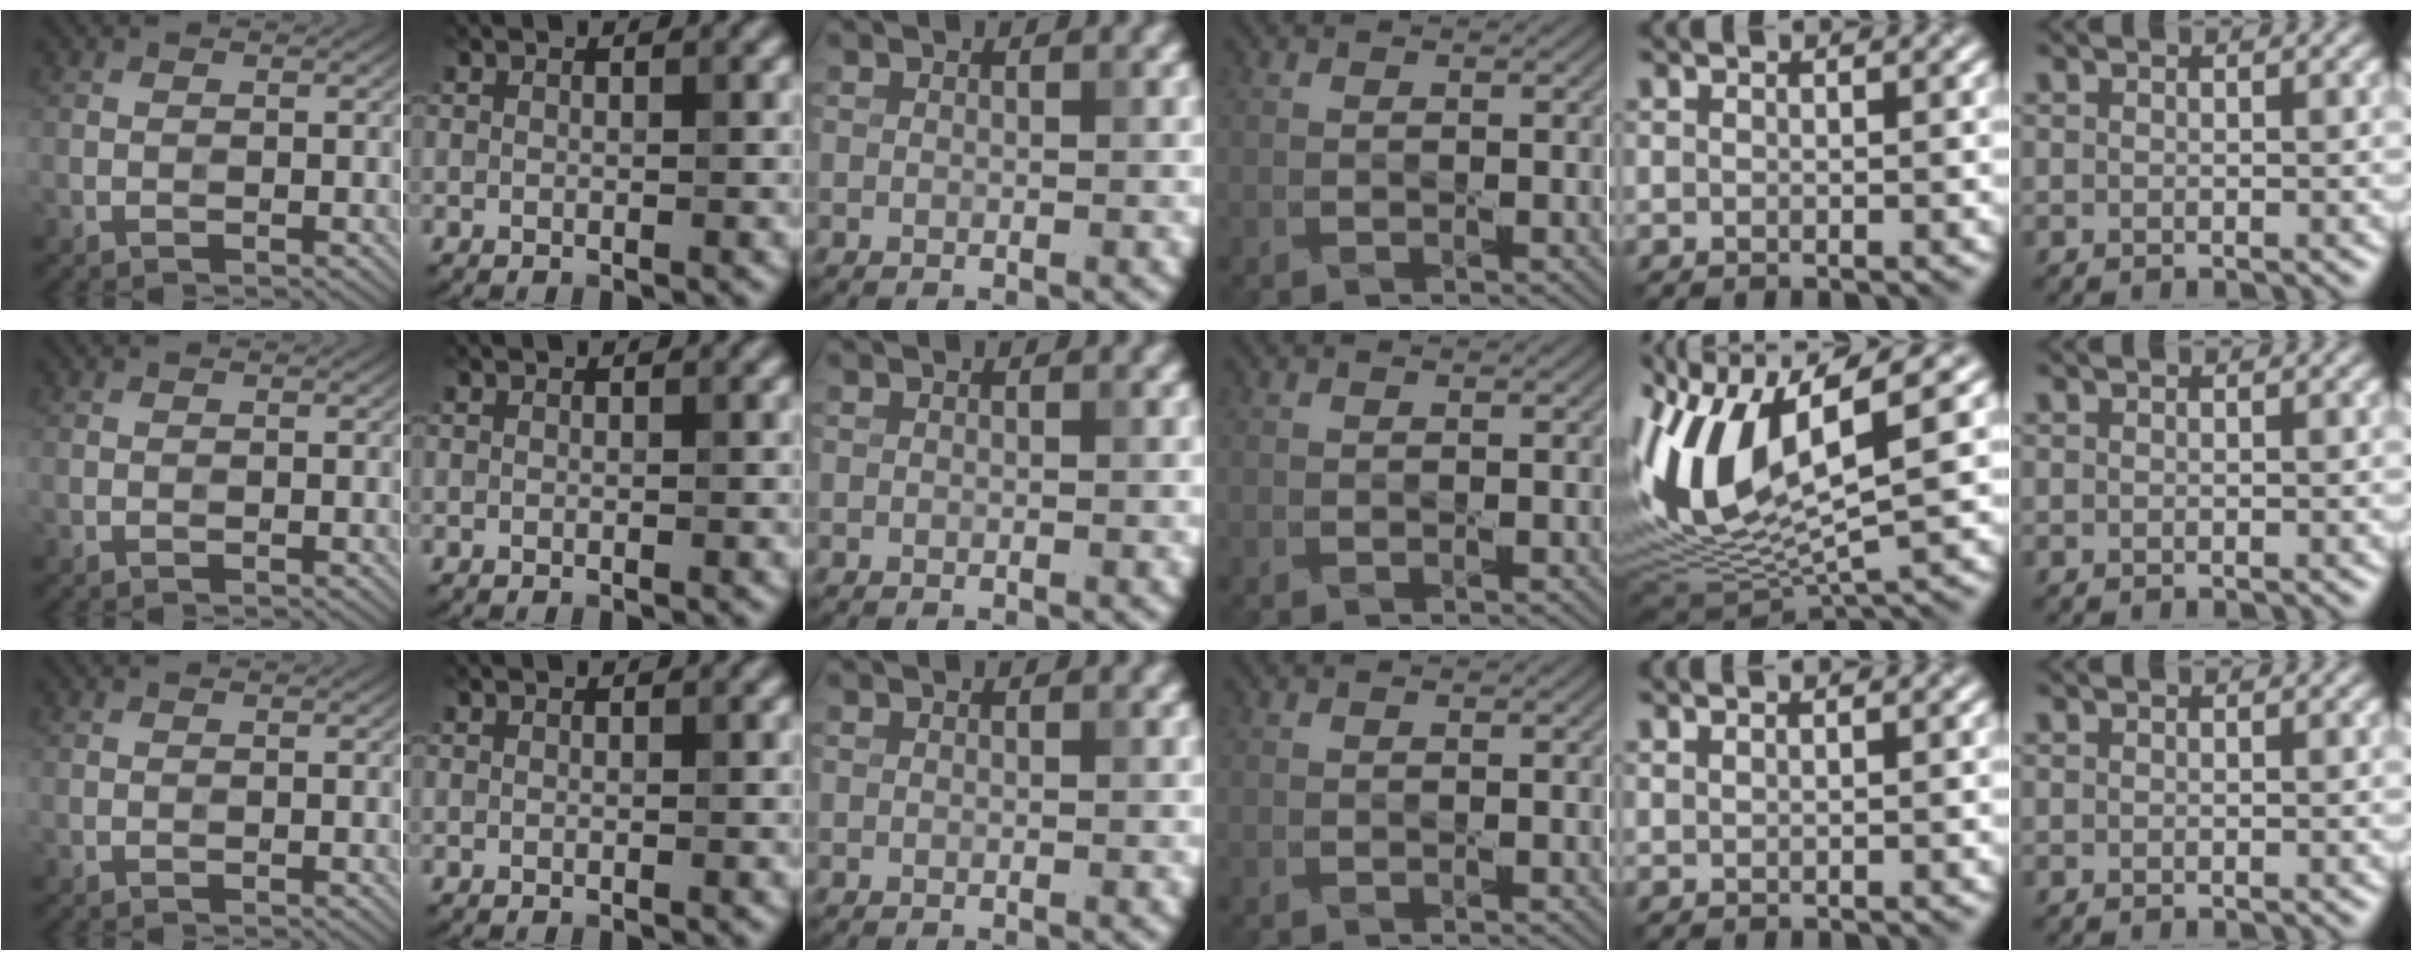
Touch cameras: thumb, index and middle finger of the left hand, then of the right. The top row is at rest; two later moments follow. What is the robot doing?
{"motion": "press", "object": "sticky note"}